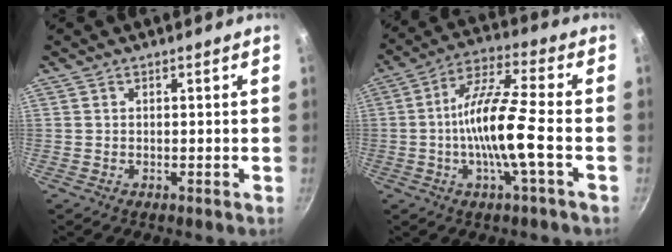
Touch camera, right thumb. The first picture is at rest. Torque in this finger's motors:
{"motor_torque": [1.85, 1.64, 2.74, -0.03, 0.84]}